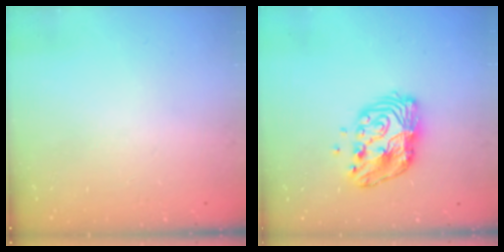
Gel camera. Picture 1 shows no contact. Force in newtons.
{"total": 11.9, "press": 11.9, "slide": 0.8}